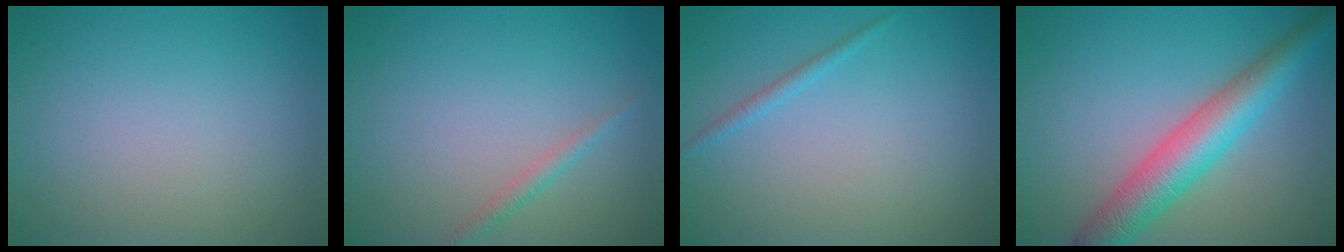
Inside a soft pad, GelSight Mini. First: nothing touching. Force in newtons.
{"total": 1.2, "press": 1.2, "slide": 0.1}
{"total": 0.9, "press": 0.9, "slide": 0.2}
{"total": 6.1, "press": 6.1, "slide": 0.2}